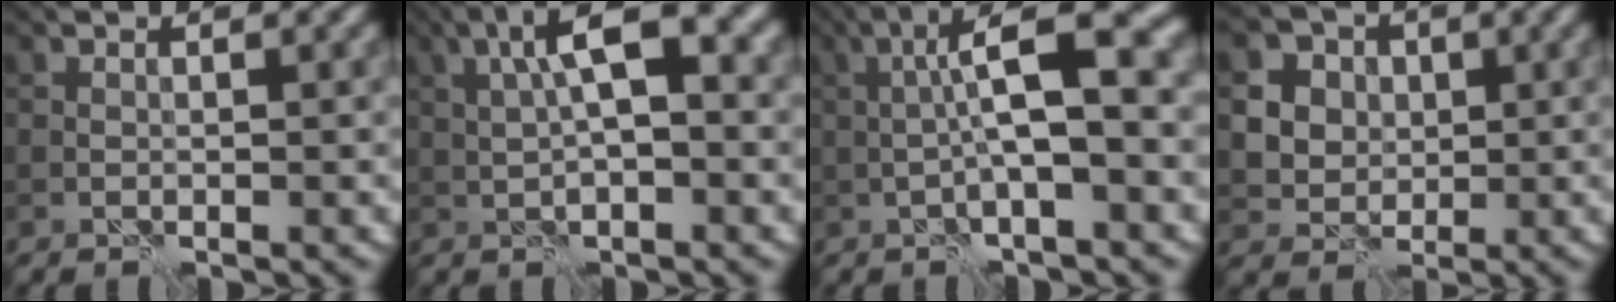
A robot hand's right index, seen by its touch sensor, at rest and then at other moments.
{"total": 6.3, "force": [1.2, 2.1, 5.8], "torque": [-0.102, 0.016, 0.012]}
{"total": 7.3, "force": [0.2, 1.6, 7.1], "torque": [-0.117, 0.023, -0.005]}
{"total": 8.8, "force": [2.7, 7.7, 3.3], "torque": [-0.079, 0.021, 0.039]}